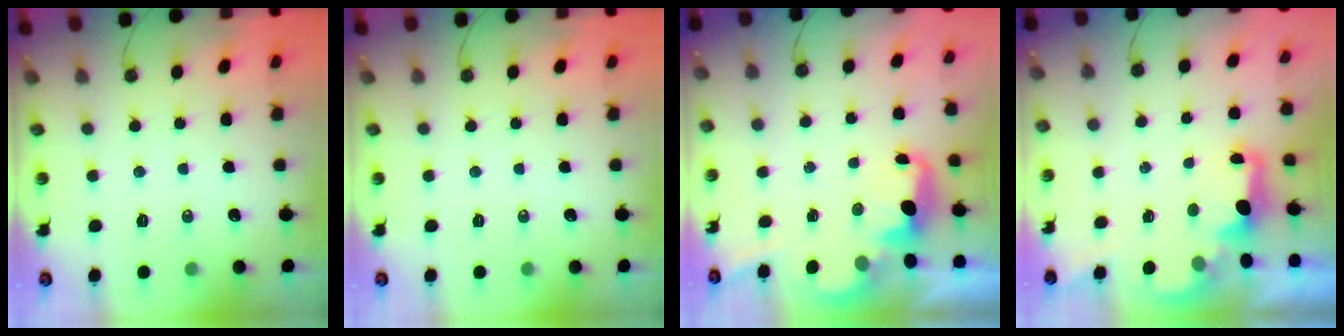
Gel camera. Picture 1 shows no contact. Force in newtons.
{"total": 0.0}
{"total": 2.6, "press": 2.6, "slide": 0.5}
{"total": 2.3, "press": 2.2, "slide": 0.8}